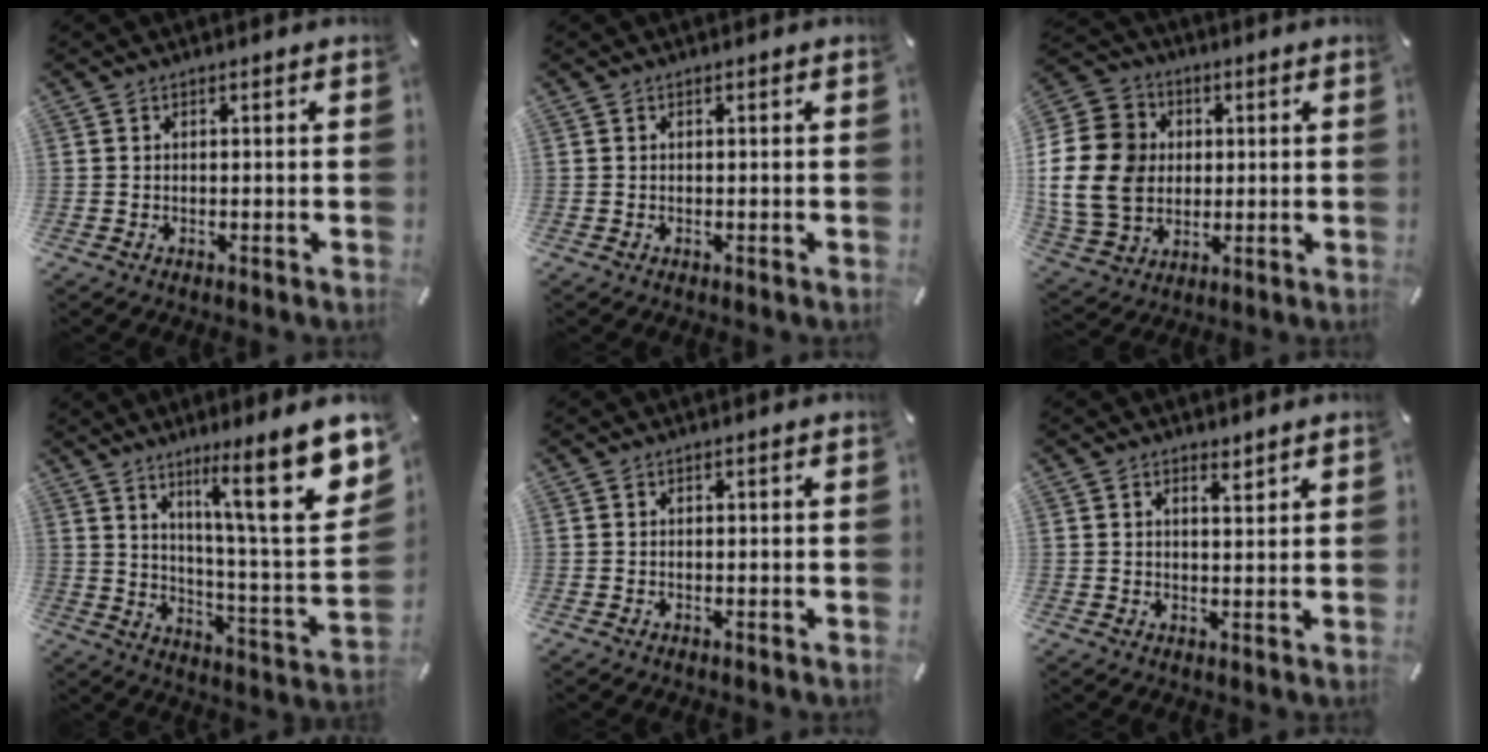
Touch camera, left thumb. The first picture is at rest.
{"total": 0.0}
{"total": 16.7, "force": [0.3, 14.5, 8.2], "torque": [-0.177, 0.008, 0.003]}
{"total": 18.3, "force": [10.7, 1.9, 14.7], "torque": [-0.223, -0.086, 0.153]}
{"total": 0.0}
{"total": 2.2, "force": [1.9, 0.7, 1.0], "torque": [-0.006, -0.010, 0.031]}